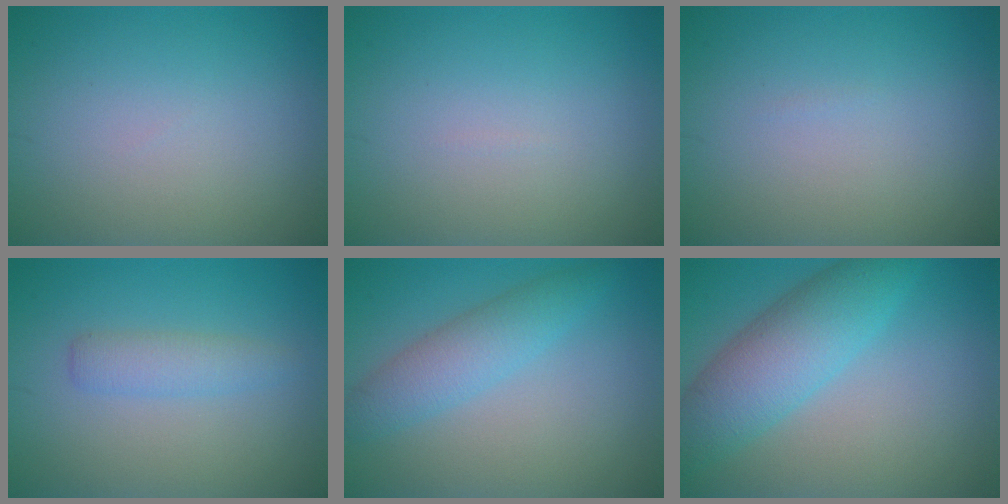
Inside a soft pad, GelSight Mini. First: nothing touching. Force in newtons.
{"total": 0.0}
{"total": 0.0}
{"total": 2.1, "press": 2.1, "slide": 0.1}
{"total": 3.5, "press": 3.5, "slide": 0.1}
{"total": 6.3, "press": 6.3, "slide": 0.1}